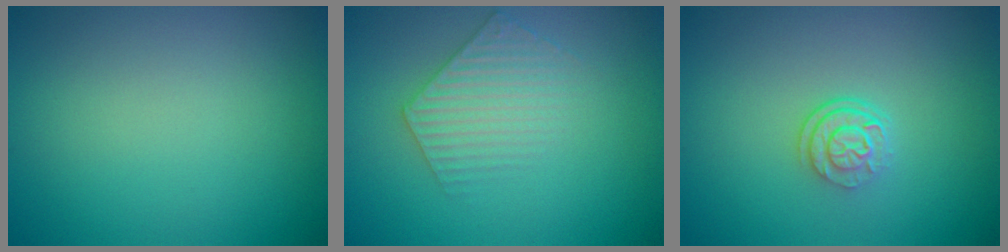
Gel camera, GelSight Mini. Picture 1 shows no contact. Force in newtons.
{"total": 2.9, "press": 2.9, "slide": 0.5}
{"total": 2.5, "press": 1.8, "slide": 1.7}